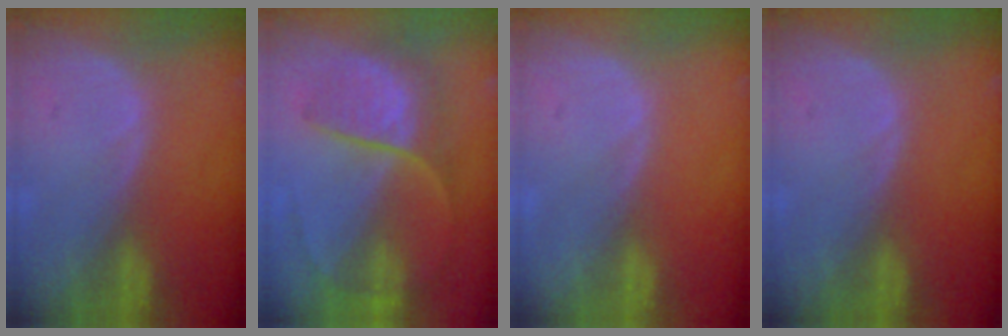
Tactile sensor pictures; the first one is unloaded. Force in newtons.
{"total": 7.6, "press": 7.0, "slide": 2.9}
{"total": 0.0}
{"total": 0.0}